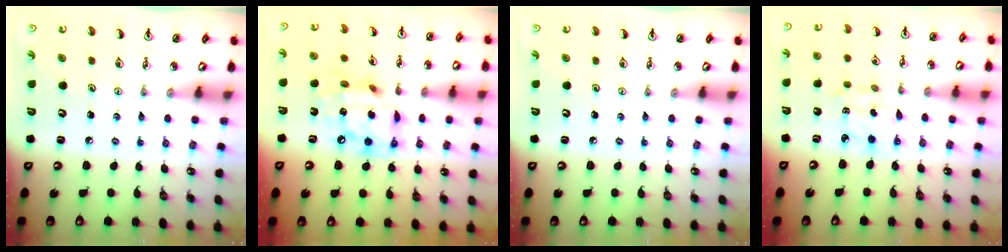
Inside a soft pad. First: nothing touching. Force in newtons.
{"total": 13.8, "press": 13.8, "slide": 1.2}
{"total": 0.0}
{"total": 2.9, "press": 2.9, "slide": 0.2}